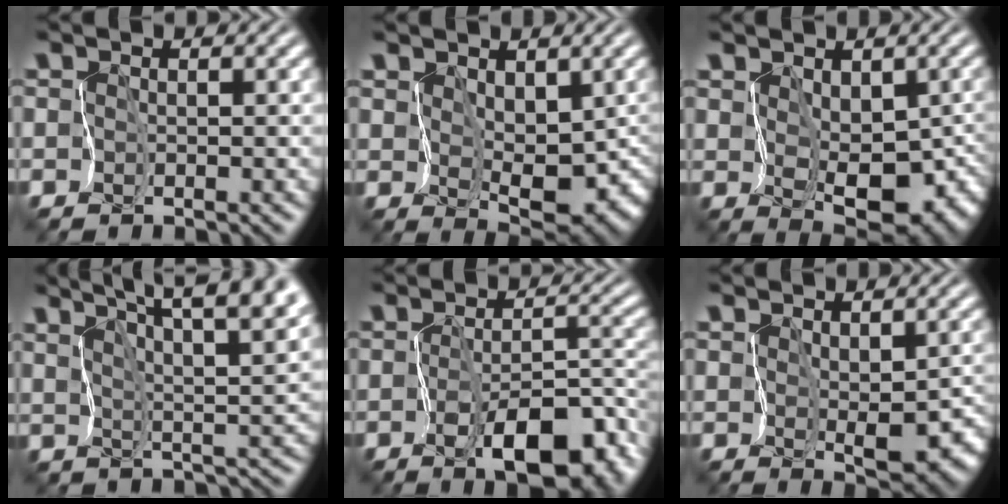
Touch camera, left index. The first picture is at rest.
{"total": 8.0, "force": [1.5, 5.0, 6.0], "torque": [-0.080, -0.023, 0.049]}
{"total": 9.4, "force": [0.1, 5.8, 7.4], "torque": [-0.094, -0.031, 0.027]}
{"total": 10.7, "force": [8.2, 1.9, 6.5], "torque": [-0.097, 0.009, 0.122]}
{"total": 7.4, "force": [-4.4, 2.5, 5.3], "torque": [-0.076, -0.023, -0.050]}
{"total": 6.9, "force": [0.1, 4.3, 5.4], "torque": [-0.062, -0.031, 0.029]}